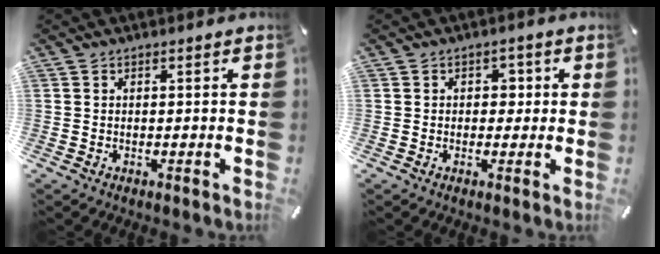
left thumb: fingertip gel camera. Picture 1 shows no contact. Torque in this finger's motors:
{"motor_torque": [0.14, 0.40, 0.03, -0.32, 0.00]}